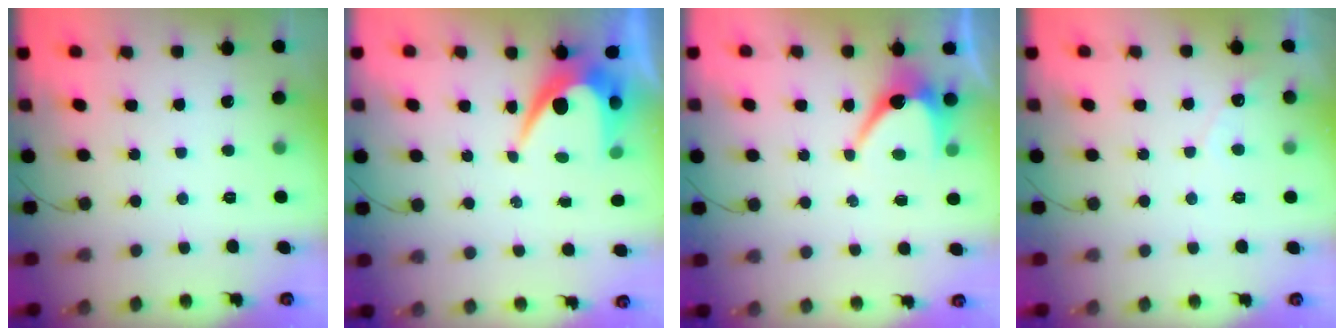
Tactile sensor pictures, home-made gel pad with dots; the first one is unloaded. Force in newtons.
{"total": 6.5, "press": 6.5, "slide": 0.6}
{"total": 6.8, "press": 6.8, "slide": 0.7}
{"total": 2.5, "press": 2.5, "slide": 0.1}